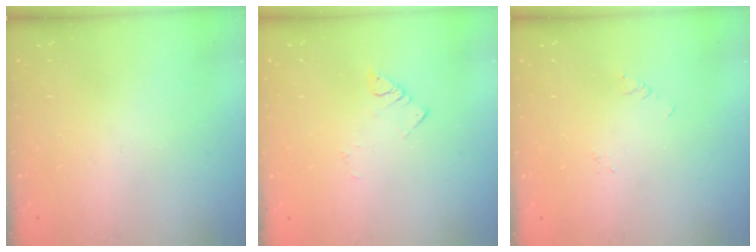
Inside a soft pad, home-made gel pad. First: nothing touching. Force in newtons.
{"total": 2.6, "press": 2.5, "slide": 0.2}
{"total": 2.9, "press": 2.9, "slide": 0.3}